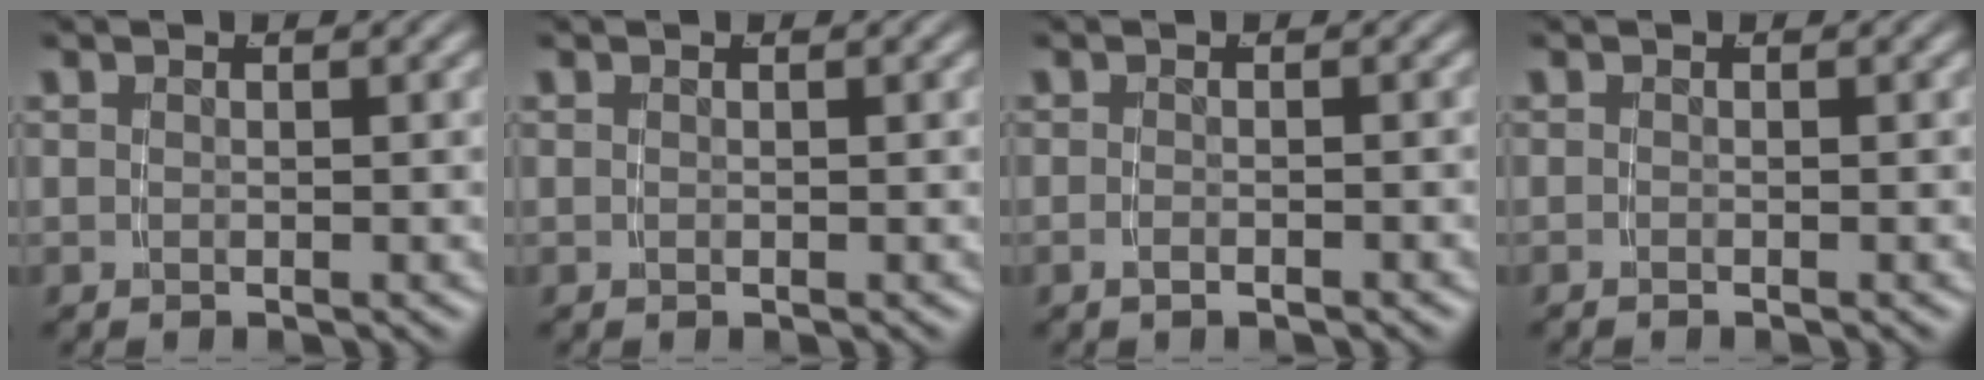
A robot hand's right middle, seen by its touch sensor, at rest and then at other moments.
{"total": 0.0}
{"total": 1.2, "force": [-1.1, -0.3, 0.4], "torque": [-0.011, 0.000, -0.018]}
{"total": 0.6, "force": [-0.6, -0.3, 0.1], "torque": [-0.002, -0.002, -0.010]}